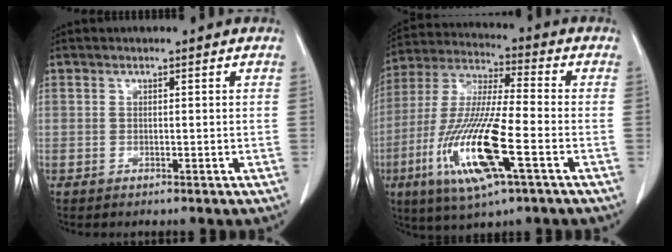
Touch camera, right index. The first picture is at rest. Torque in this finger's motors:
{"motor_torque": [1.62, -0.52, 1.05, 0.21]}